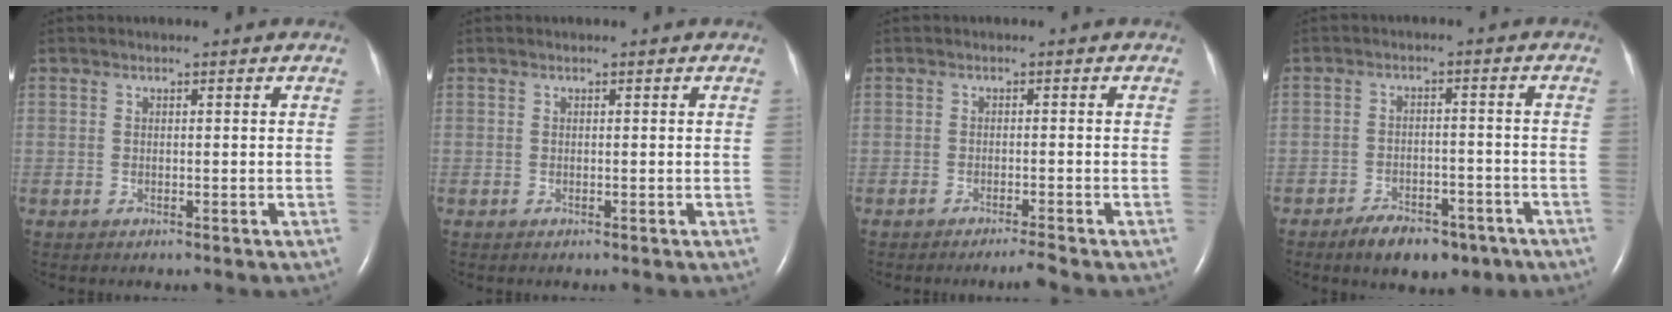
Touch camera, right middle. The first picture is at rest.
{"total": 0.0}
{"total": 2.1, "force": [-1.8, -0.6, 0.9], "torque": [-0.021, -0.006, -0.033]}
{"total": 8.1, "force": [-5.8, 3.9, 4.1], "torque": [-0.063, 0.004, -0.087]}